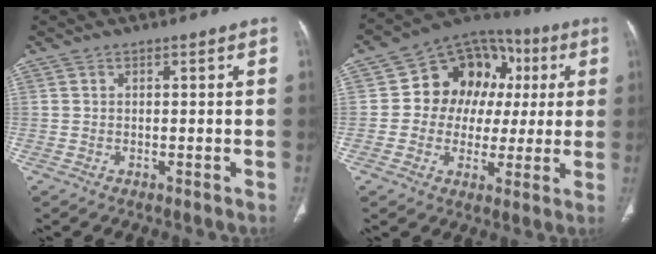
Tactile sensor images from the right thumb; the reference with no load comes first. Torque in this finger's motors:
{"motor_torque": [1.57, 1.51, 0.98, 0.01, 0.06]}